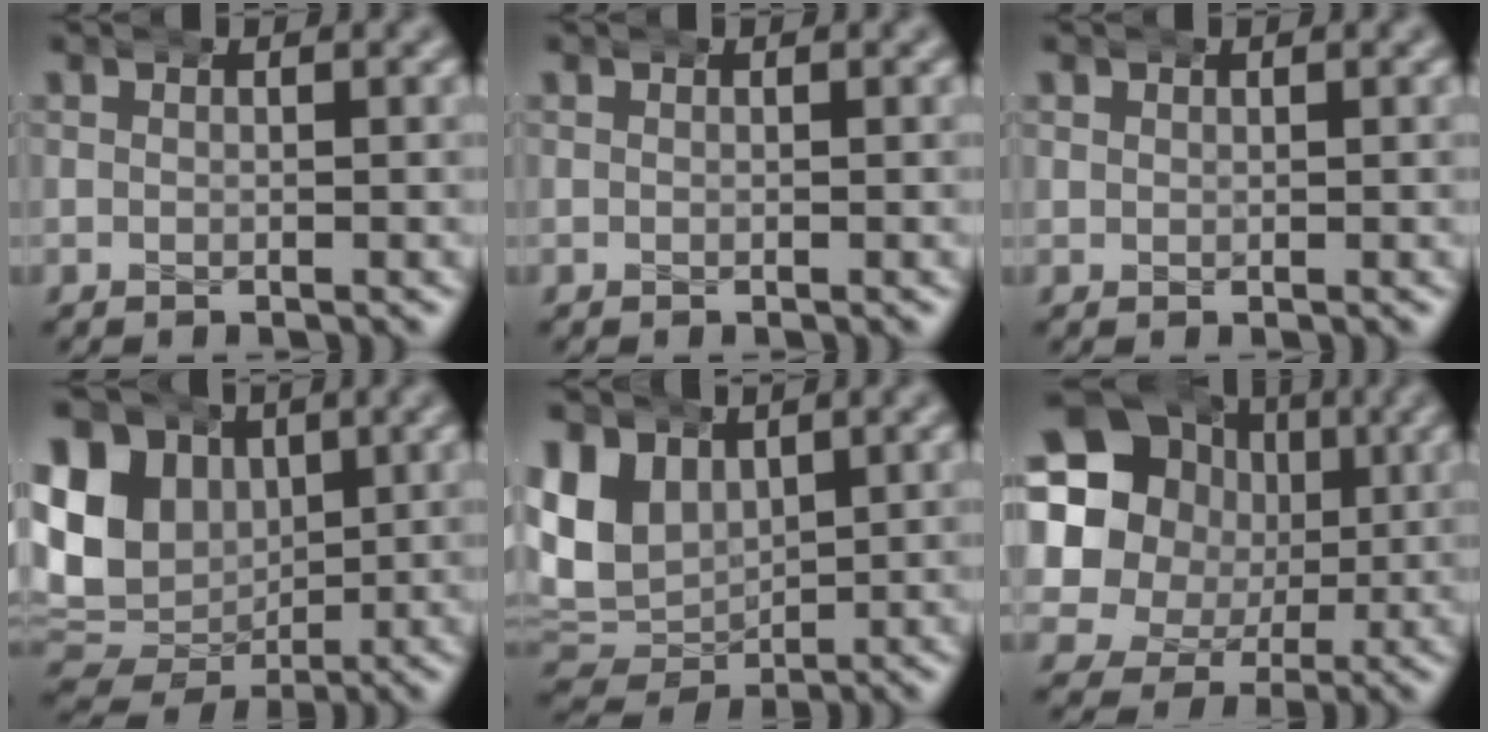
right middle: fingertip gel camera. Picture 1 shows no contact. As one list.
[{"total": 0.0}, {"total": 0.6, "force": [0.4, 0.4, 0.0], "torque": [0.001, 0.000, 0.009]}, {"total": 15.8, "force": [1.2, 13.8, 7.7], "torque": [-0.157, -0.024, 0.018]}, {"total": 10.0, "force": [0.8, 8.7, 4.9], "torque": [-0.126, -0.028, 0.020]}, {"total": 17.2, "force": [2.7, 14.8, 8.4], "torque": [-0.175, -0.013, 0.032]}]